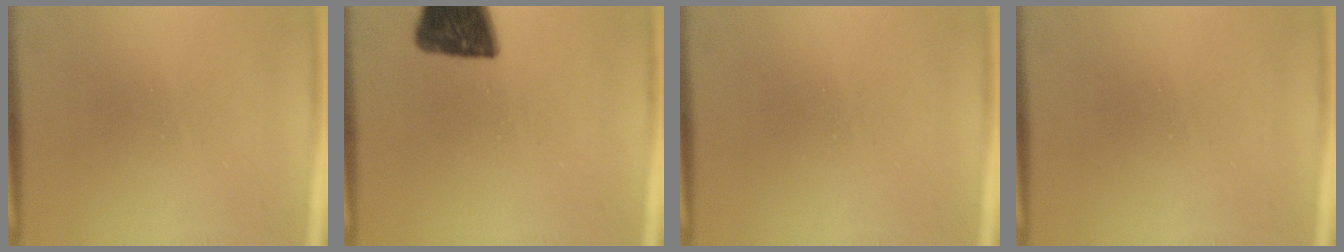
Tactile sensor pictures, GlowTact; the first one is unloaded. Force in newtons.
{"total": 13.7}
{"total": 0.0}
{"total": 0.0}